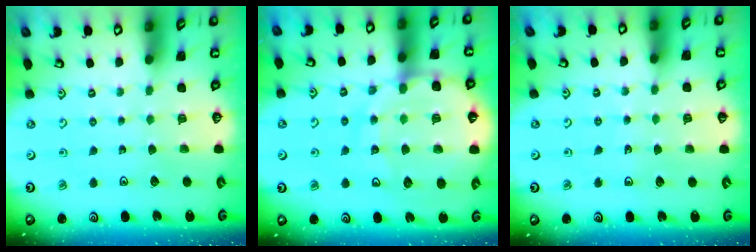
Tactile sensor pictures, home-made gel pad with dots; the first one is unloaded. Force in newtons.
{"total": 14.9, "press": 14.8, "slide": 1.8}
{"total": 2.9, "press": 2.6, "slide": 1.1}